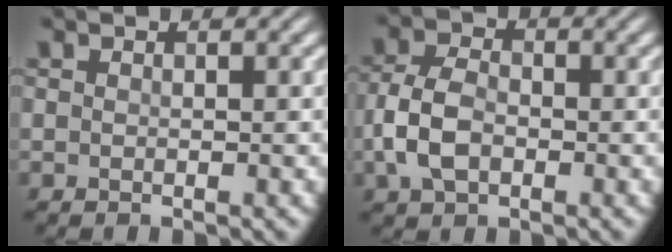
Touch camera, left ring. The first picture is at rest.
{"total": 4.3, "force": [-1.2, 2.9, 3.1], "torque": [-0.068, 0.003, -0.029]}